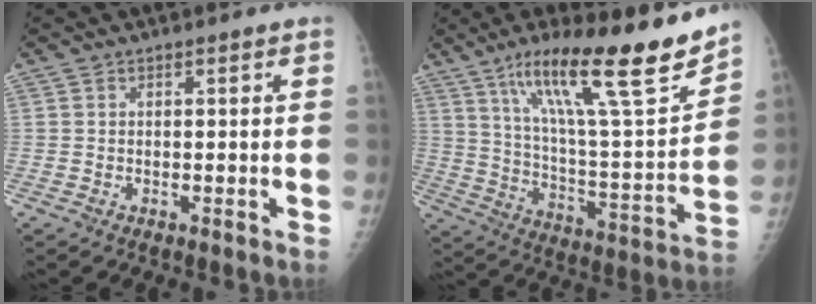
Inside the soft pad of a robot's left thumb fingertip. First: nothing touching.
{"total": 24.6, "force": [16.5, 3.7, 17.8], "torque": [-0.267, -0.065, 0.278]}